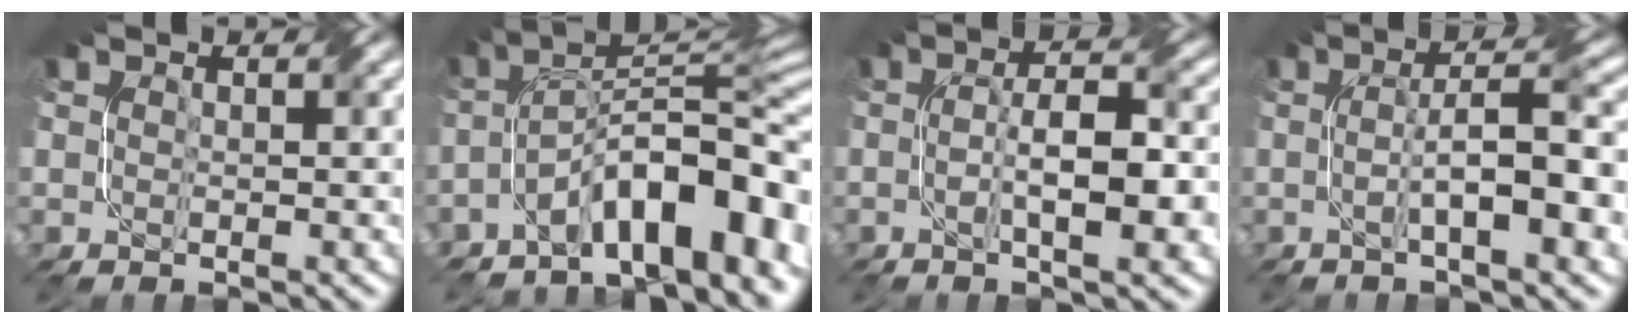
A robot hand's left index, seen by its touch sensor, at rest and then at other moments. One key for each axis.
{"total": 11.4, "fx": -5.7, "fy": 3.9, "fz": 9.0, "tx": -0.119, "ty": 0.014, "tz": -0.097}
{"total": 6.3, "fx": -1.0, "fy": 1.8, "fz": 6.0, "tx": -0.100, "ty": 0.001, "tz": -0.015}
{"total": 7.1, "fx": -0.7, "fy": 1.4, "fz": 6.9, "tx": -0.106, "ty": 0.010, "tz": -0.010}